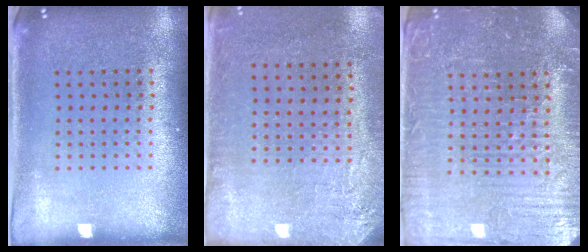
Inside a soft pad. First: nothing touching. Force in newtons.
{"total": 2.7, "press": 2.2, "slide": 1.5}
{"total": 4.5, "press": 4.4, "slide": 1.3}